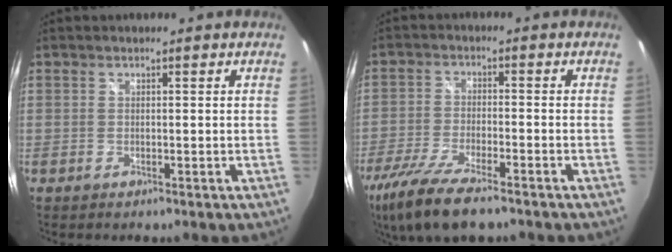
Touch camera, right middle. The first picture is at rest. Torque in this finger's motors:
{"motor_torque": [1.09, -1.05, 0.19, 0.13]}